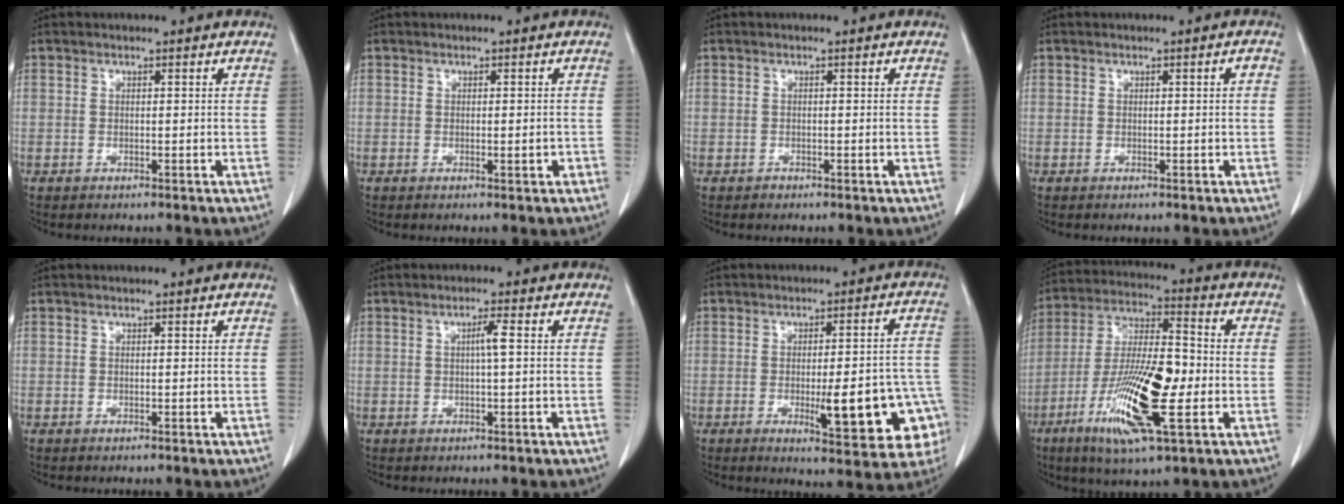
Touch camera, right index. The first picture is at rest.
{"total": 1.3, "force": [-0.4, 0.4, 1.2], "torque": [-0.016, -0.001, -0.002]}
{"total": 0.5, "force": [-0.4, 0.4, -0.1], "torque": [-0.002, 0.001, -0.008]}
{"total": 0.8, "force": [0.0, 0.1, 0.8], "torque": [-0.011, 0.002, 0.001]}
{"total": 0.0}
{"total": 2.1, "force": [0.2, -0.3, 2.1], "torque": [-0.039, 0.002, 0.003]}
{"total": 14.5, "force": [-4.5, 3.2, 13.5], "torque": [-0.104, 0.021, -0.044]}
{"total": 17.3, "force": [-4.8, 3.3, 16.2], "torque": [-0.318, -0.011, -0.085]}